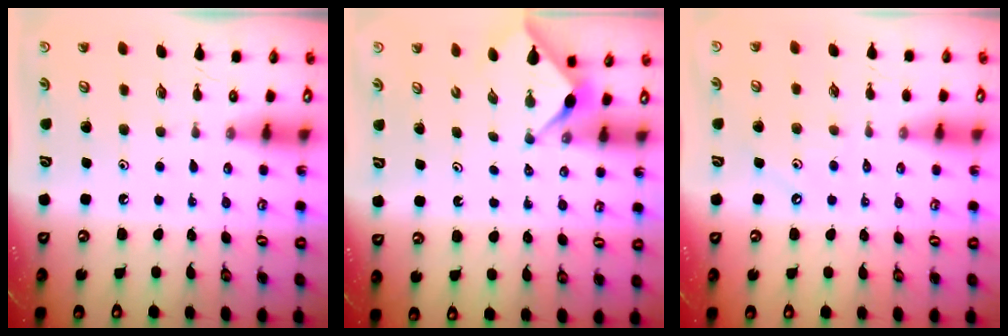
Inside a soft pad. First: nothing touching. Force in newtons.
{"total": 2.9, "press": 2.8, "slide": 0.4}
{"total": 2.6, "press": 2.6, "slide": 0.3}